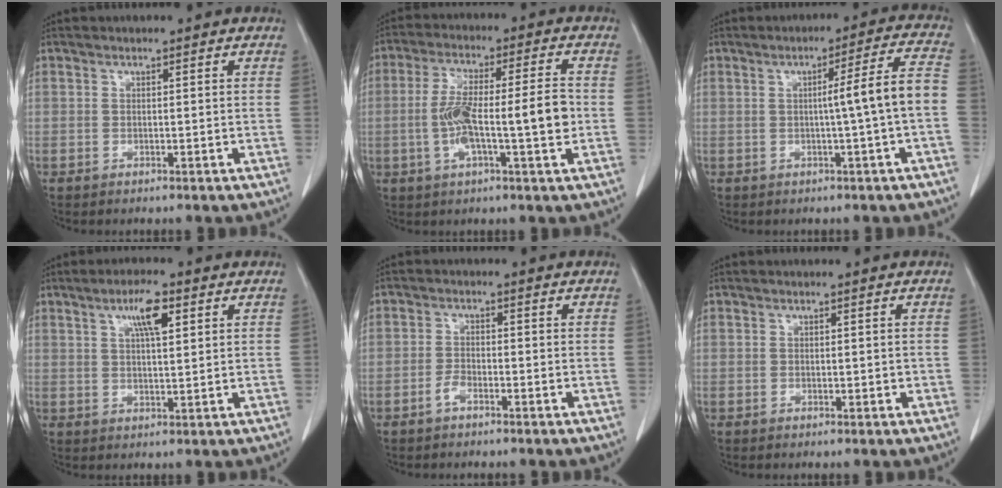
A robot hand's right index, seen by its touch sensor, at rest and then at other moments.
{"total": 11.1, "force": [-1.5, 1.4, 10.9], "torque": [-0.197, 0.016, -0.027]}
{"total": 7.3, "force": [-1.0, -1.1, 7.1], "torque": [-0.101, 0.013, -0.013]}
{"total": 5.6, "force": [2.6, 1.0, 4.8], "torque": [-0.089, 0.003, 0.045]}
{"total": 1.8, "force": [-1.2, 0.6, 1.2], "torque": [-0.020, 0.004, -0.022]}
{"total": 0.7, "force": [0.0, 0.4, 0.5], "torque": [-0.008, 0.000, 0.003]}